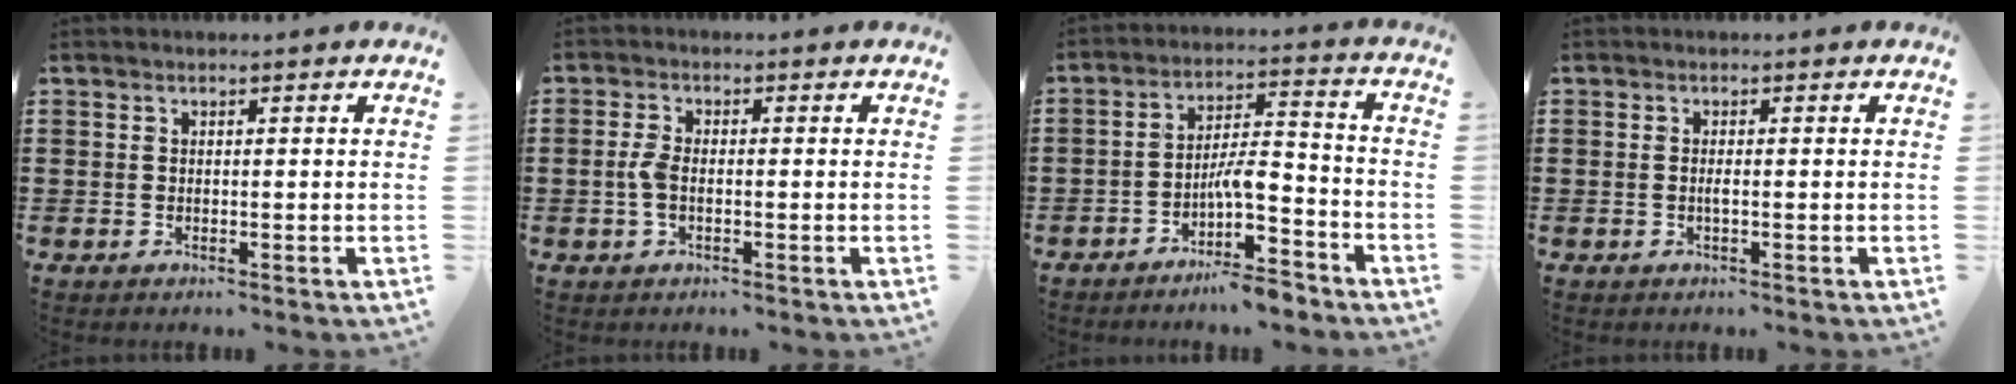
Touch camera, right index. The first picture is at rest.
{"total": 3.1, "force": [-0.6, 1.3, 2.8], "torque": [-0.074, -0.006, -0.019]}
{"total": 7.4, "force": [-4.9, 1.8, 5.3], "torque": [-0.095, 0.003, -0.093]}
{"total": 1.0, "force": [-0.3, 0.0, 0.9], "torque": [-0.018, -0.003, -0.005]}